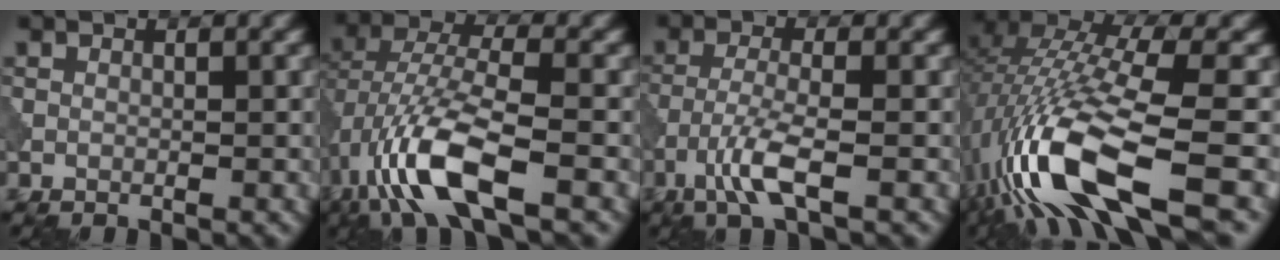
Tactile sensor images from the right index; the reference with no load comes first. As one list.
[{"total": 9.0, "force": [-3.8, 3.0, 7.5], "torque": [-0.157, 0.006, -0.082]}, {"total": 4.0, "force": [-2.1, 0.6, 3.4], "torque": [-0.075, 0.004, -0.051]}, {"total": 13.9, "force": [-4.4, 4.6, 12.4], "torque": [-0.260, 0.005, -0.073]}]